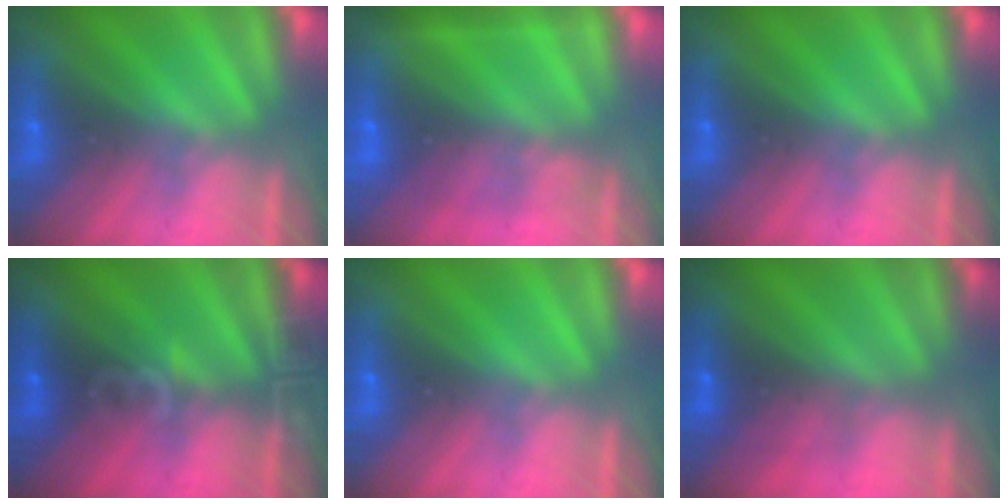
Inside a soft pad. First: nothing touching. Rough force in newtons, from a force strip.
{"total": 2.2}
{"total": 0.0}
{"total": 3.1}
{"total": 0.0}
{"total": 4.8}